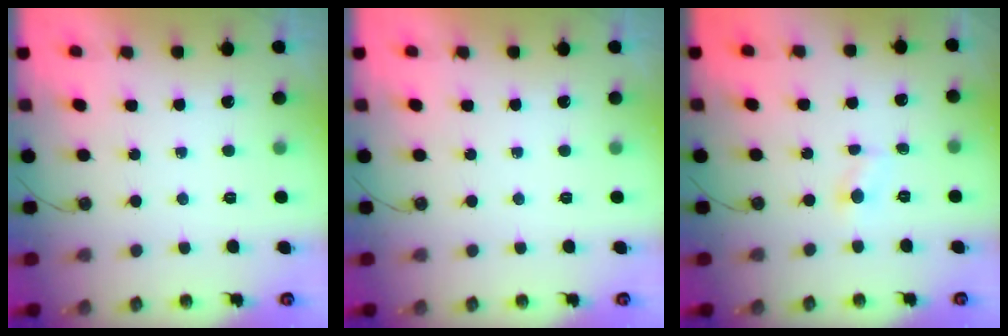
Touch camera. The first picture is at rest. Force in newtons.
{"total": 0.0}
{"total": 2.6, "press": 2.6, "slide": 0.3}